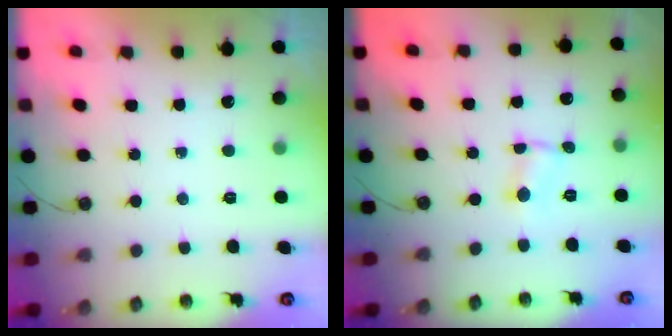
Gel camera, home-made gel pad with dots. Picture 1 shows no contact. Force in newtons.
{"total": 1.3, "press": 1.3, "slide": 0.2}